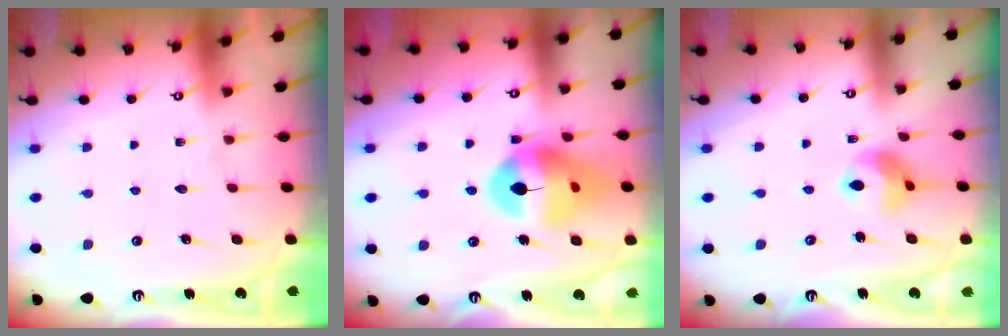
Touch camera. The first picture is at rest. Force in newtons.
{"total": 15.8, "press": 15.6, "slide": 2.1}
{"total": 9.1, "press": 9.0, "slide": 1.1}